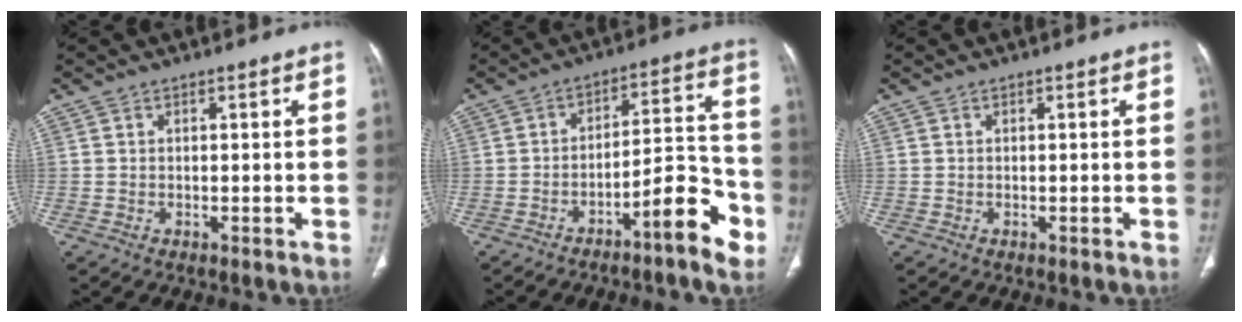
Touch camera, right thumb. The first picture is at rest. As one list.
[{"total": 10.4, "force": [-5.9, 2.3, 8.3], "torque": [-0.106, 0.060, -0.089]}, {"total": 0.0}]